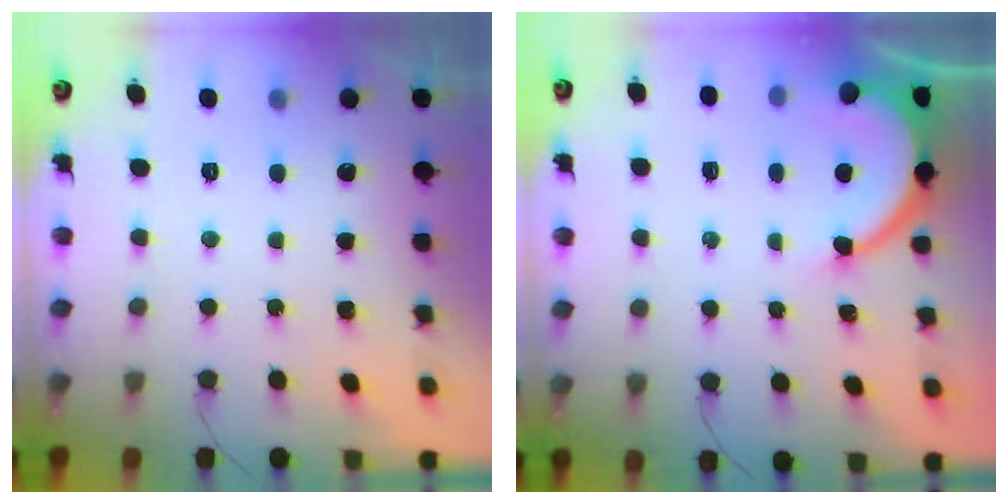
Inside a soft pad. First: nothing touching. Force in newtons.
{"total": 7.5, "press": 7.4, "slide": 0.9}